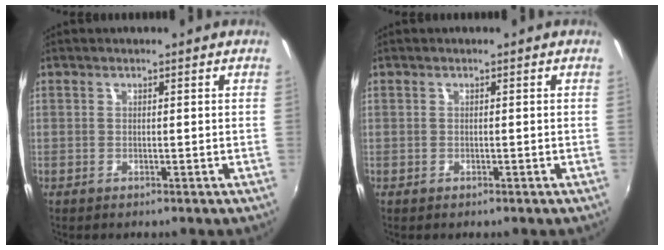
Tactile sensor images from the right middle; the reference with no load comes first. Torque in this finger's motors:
{"motor_torque": [-1.13, -0.46, 0.02, 0.00]}